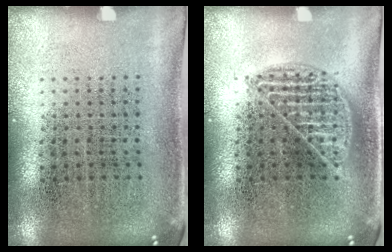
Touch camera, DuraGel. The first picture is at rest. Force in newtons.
{"total": 1.7, "press": 1.7, "slide": 0.1}